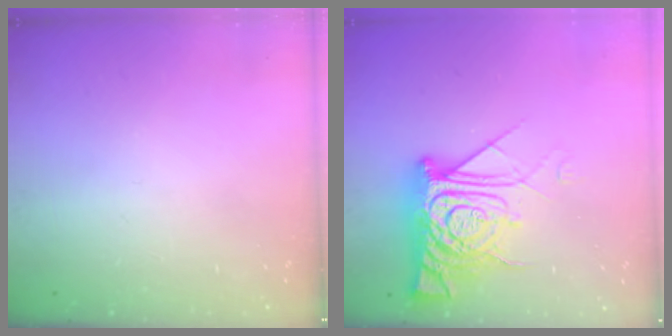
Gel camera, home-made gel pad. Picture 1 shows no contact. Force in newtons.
{"total": 16.2, "press": 16.1, "slide": 1.3}